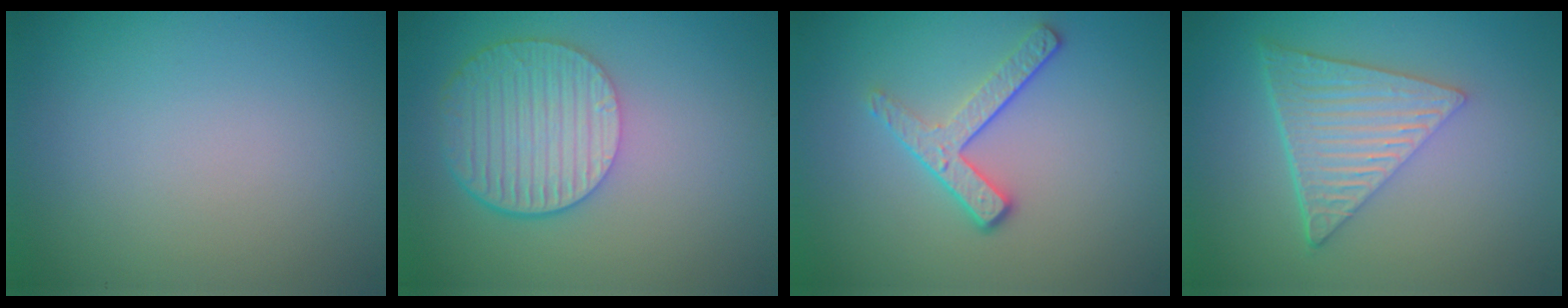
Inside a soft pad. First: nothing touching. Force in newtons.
{"total": 6.1, "press": 4.5, "slide": 4.1}
{"total": 2.9, "press": 2.3, "slide": 1.7}
{"total": 6.3, "press": 4.2, "slide": 4.7}